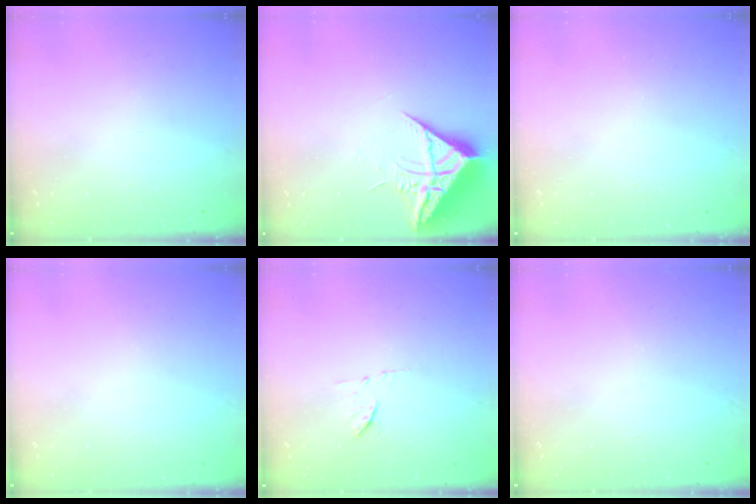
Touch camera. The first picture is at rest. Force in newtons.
{"total": 10.0, "press": 9.9, "slide": 1.0}
{"total": 0.0}
{"total": 0.0}
{"total": 6.0, "press": 6.0, "slide": 0.6}
{"total": 0.0}